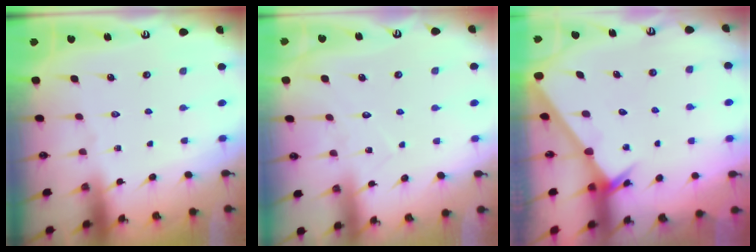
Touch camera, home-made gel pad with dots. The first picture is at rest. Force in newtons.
{"total": 5.4, "press": 5.4, "slide": 0.4}
{"total": 2.6, "press": 2.6, "slide": 0.0}